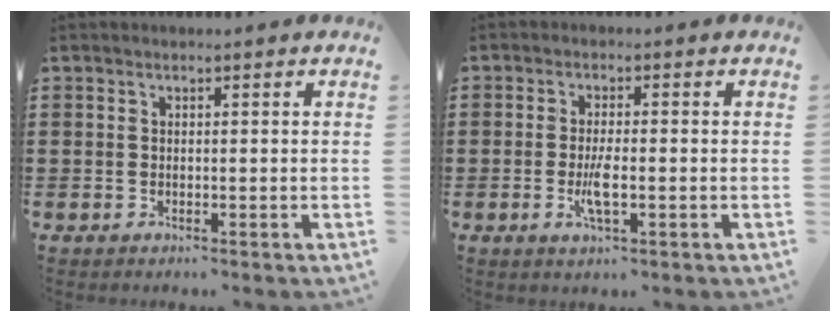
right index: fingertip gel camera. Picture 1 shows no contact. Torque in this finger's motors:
{"motor_torque": [2.14, 0.00, 0.23, 0.13]}